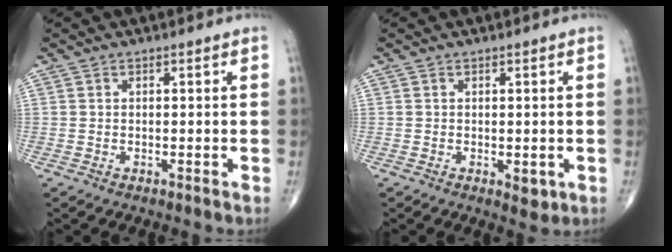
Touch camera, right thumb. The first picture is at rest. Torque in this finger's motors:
{"motor_torque": [0.66, 0.49, 0.27, -0.51, 0.11]}